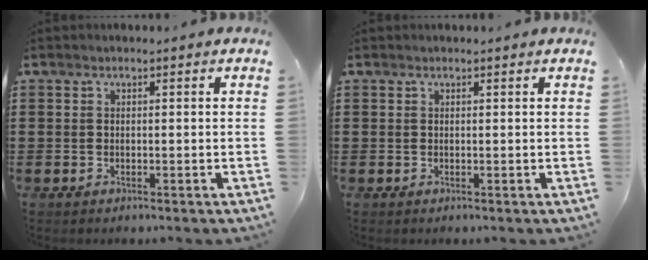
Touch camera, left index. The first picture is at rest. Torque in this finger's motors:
{"motor_torque": [1.07, -1.07, 0.06, 0.01]}